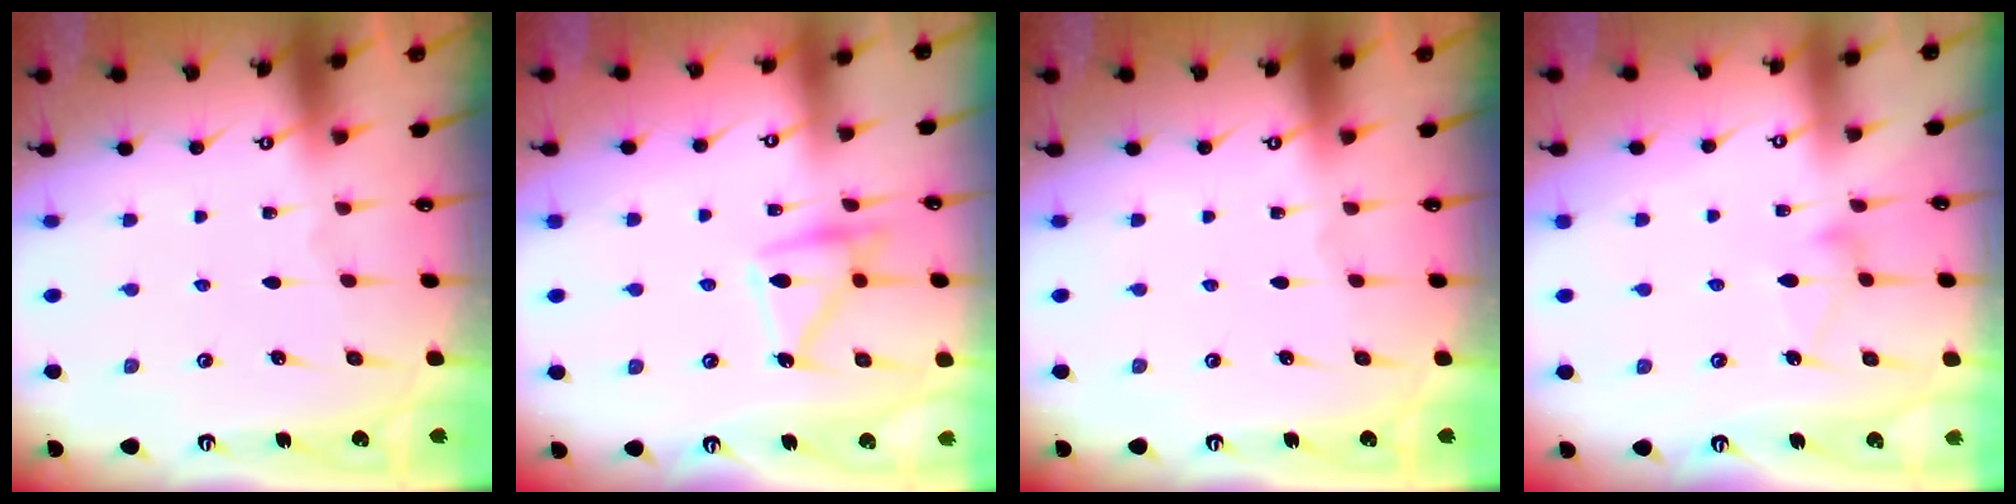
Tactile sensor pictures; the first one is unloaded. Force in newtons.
{"total": 13.5, "press": 13.5, "slide": 0.6}
{"total": 0.0}
{"total": 7.3, "press": 7.3, "slide": 0.3}